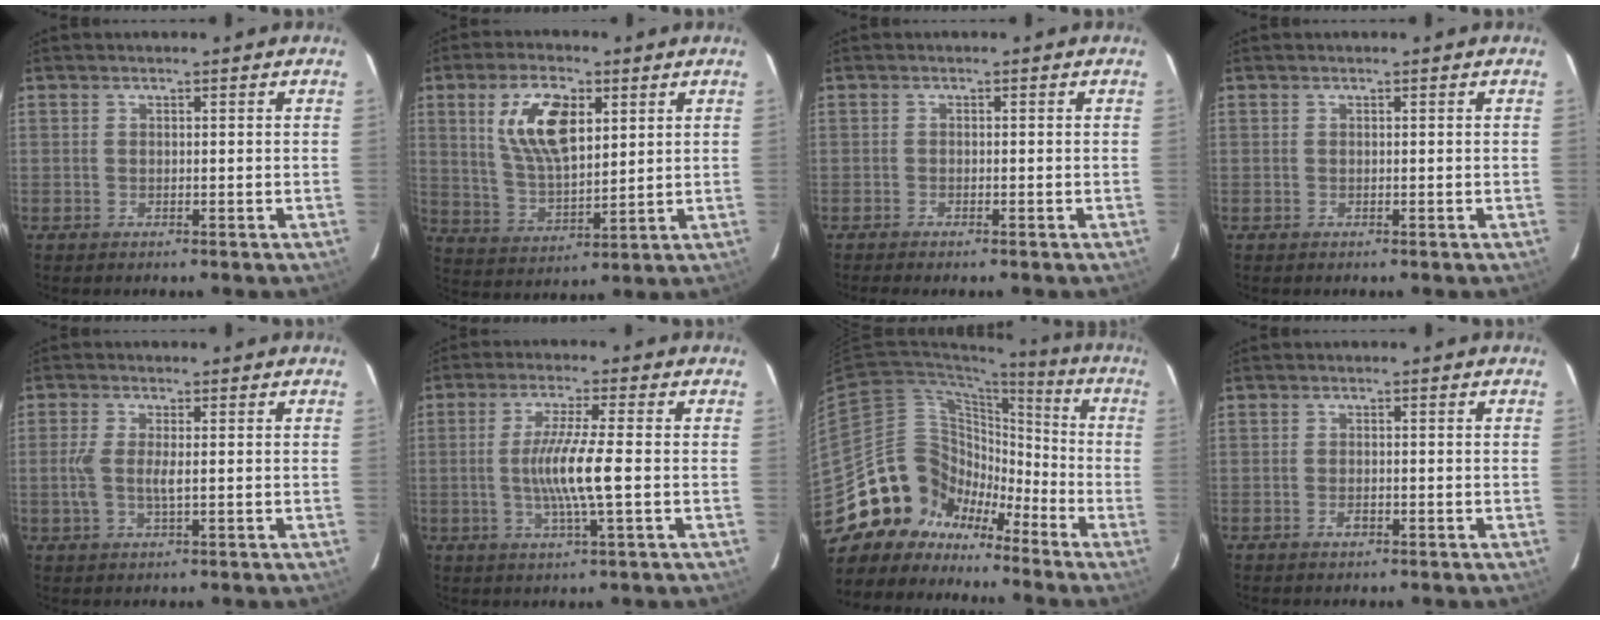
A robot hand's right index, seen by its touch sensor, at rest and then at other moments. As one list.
[{"total": 12.4, "force": [4.5, 5.7, 10.0], "torque": [-0.191, 0.009, 0.093]}, {"total": 1.3, "force": [-1.1, 0.0, 0.6], "torque": [-0.017, -0.002, -0.022]}, {"total": 0.0}, {"total": 4.6, "force": [-0.2, 1.3, 4.4], "torque": [-0.096, -0.001, -0.006]}, {"total": 8.4, "force": [-1.1, -0.3, 8.3], "torque": [-0.154, -0.009, -0.021]}, {"total": 16.5, "force": [-11.4, 11.1, 4.2], "torque": [-0.083, 0.046, -0.204]}, {"total": 1.4, "force": [-0.7, 0.6, 1.0], "torque": [-0.022, 0.000, -0.013]}]